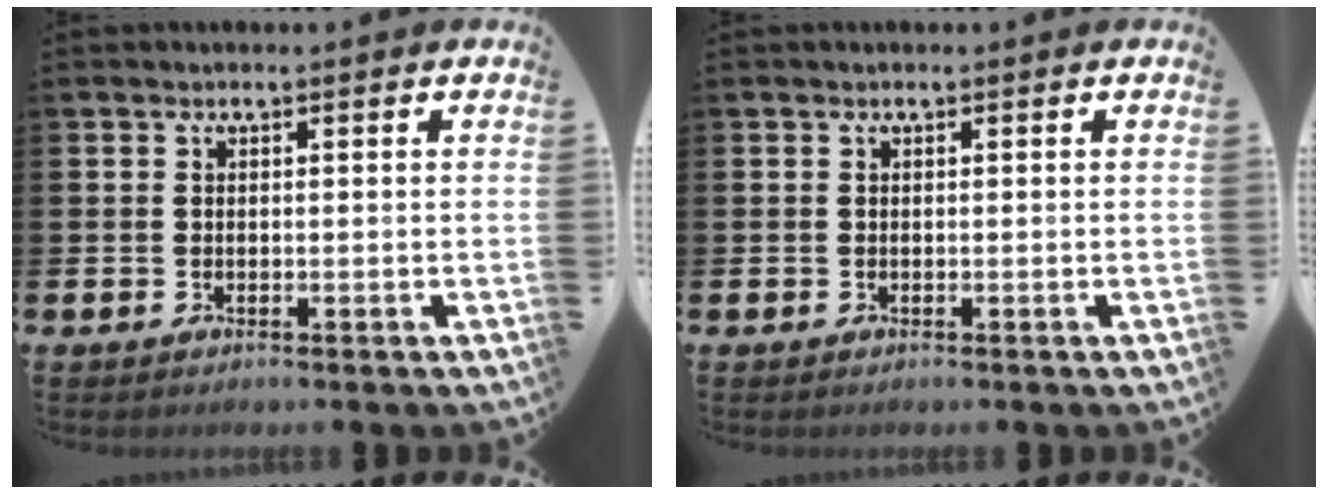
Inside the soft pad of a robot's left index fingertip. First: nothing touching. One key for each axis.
{"total": 0.0}